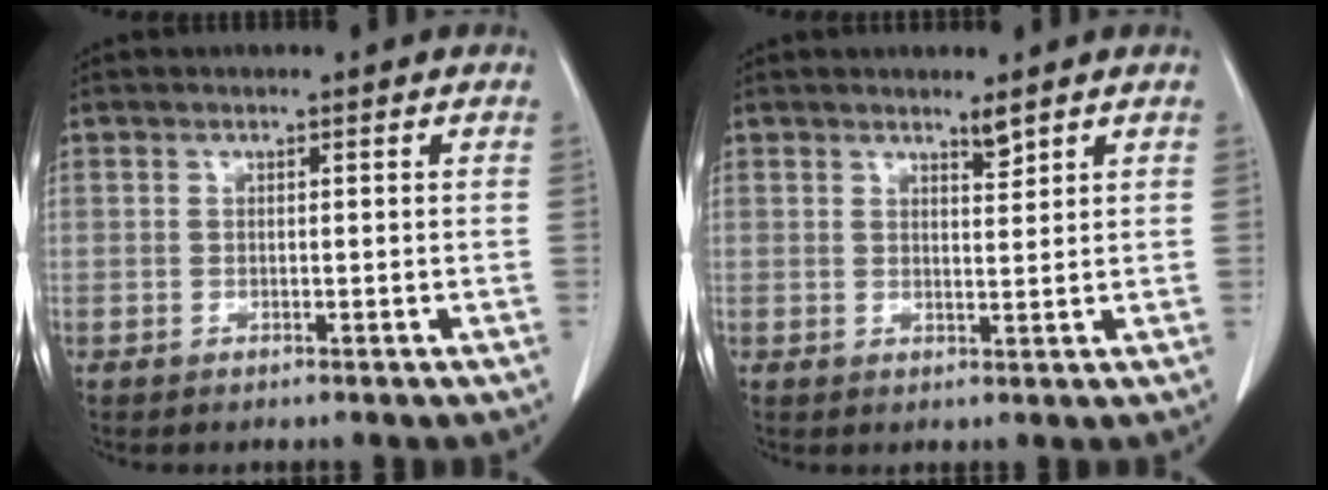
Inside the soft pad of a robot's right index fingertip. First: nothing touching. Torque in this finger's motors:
{"motor_torque": [-0.16, 0.14, -0.04, -0.01]}